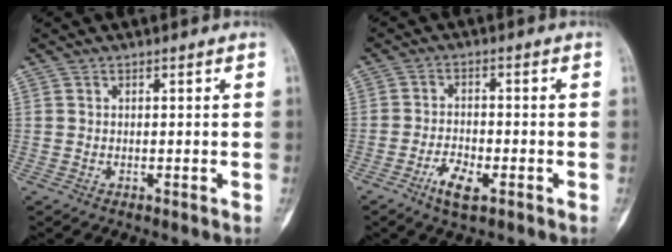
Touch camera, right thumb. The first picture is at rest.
{"total": 5.4, "force": [-2.8, 2.1, 4.1], "torque": [-0.080, 0.009, -0.050]}